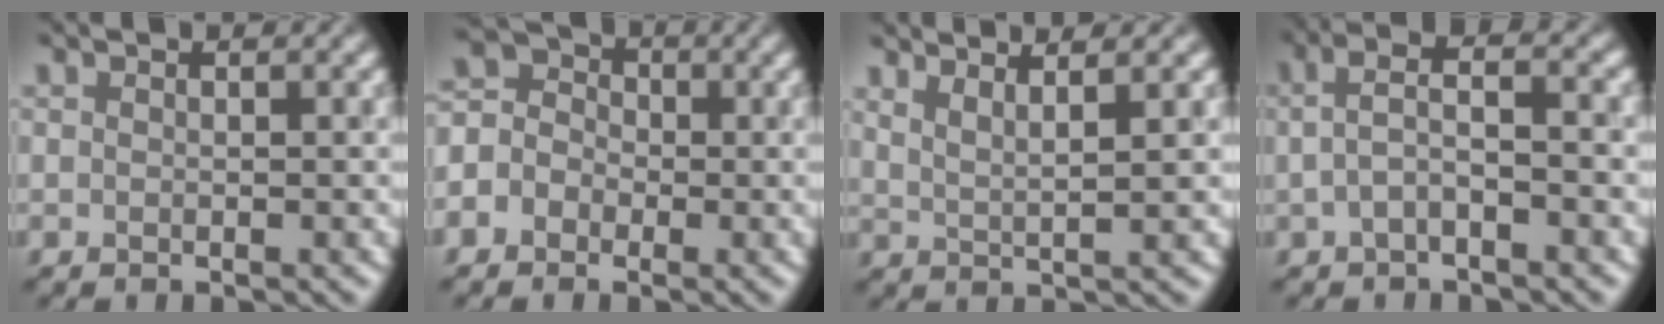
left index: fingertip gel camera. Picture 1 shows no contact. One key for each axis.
{"total": 3.6, "fx": -1.5, "fy": 3.2, "fz": 0.9, "tx": -0.006, "ty": 0.017, "tz": -0.030}
{"total": 3.1, "fx": 2.6, "fy": 0.3, "fz": 1.6, "tx": -0.024, "ty": 0.013, "tz": 0.044}
{"total": 2.3, "fx": -0.5, "fy": 0.6, "fz": 2.2, "tx": -0.048, "ty": 0.015, "tz": -0.003}